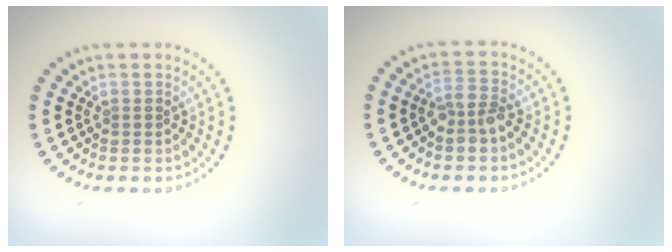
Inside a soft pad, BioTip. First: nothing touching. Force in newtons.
{"total": 2.4, "press": 2.3, "slide": 0.7}